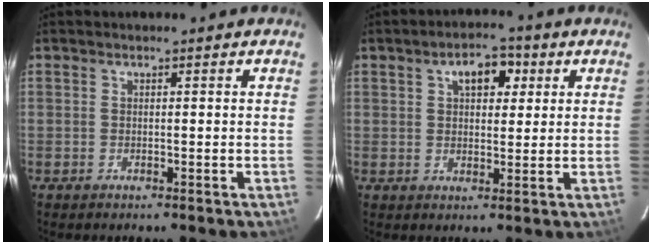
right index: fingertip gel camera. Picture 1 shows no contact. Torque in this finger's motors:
{"motor_torque": [0.35, 0.24, 0.17, 0.05]}